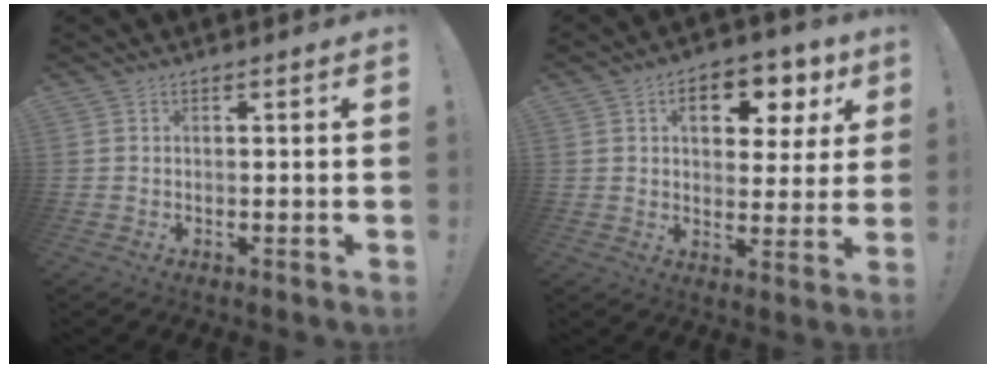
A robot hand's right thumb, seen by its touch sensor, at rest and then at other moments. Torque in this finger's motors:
{"motor_torque": [0.86, 2.80, 0.93, 0.67, 0.05]}